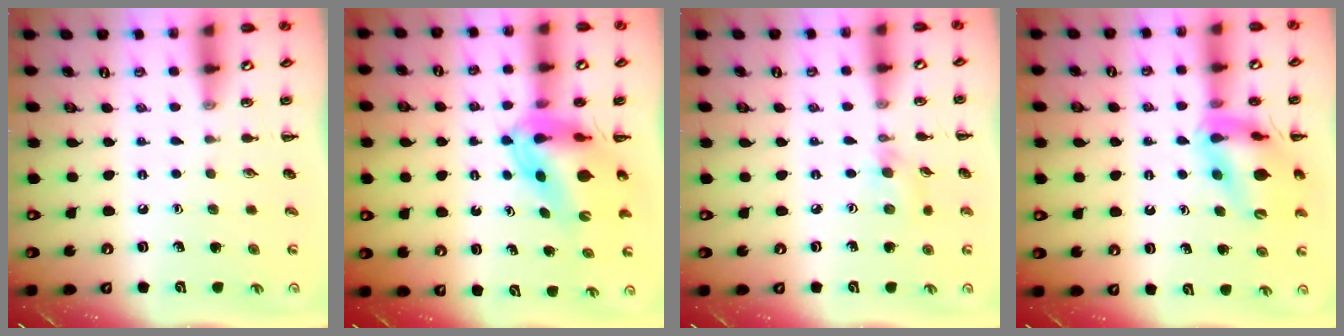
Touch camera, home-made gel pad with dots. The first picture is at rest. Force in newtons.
{"total": 10.2, "press": 9.8, "slide": 2.8}
{"total": 3.7, "press": 3.5, "slide": 1.3}
{"total": 15.3, "press": 15.1, "slide": 2.5}